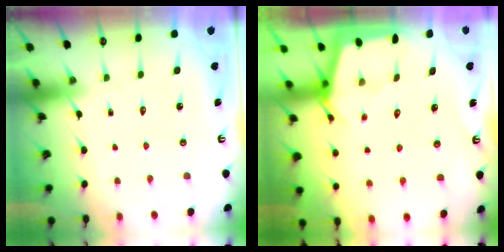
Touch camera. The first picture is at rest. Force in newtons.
{"total": 2.2, "press": 2.2, "slide": 0.3}